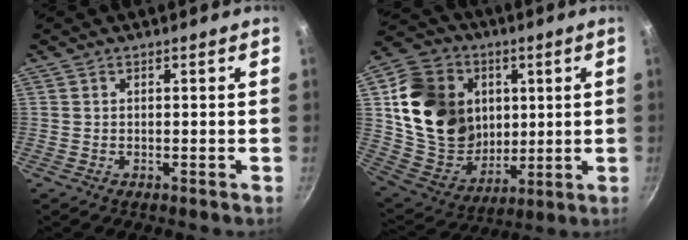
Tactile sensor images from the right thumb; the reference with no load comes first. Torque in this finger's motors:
{"motor_torque": [1.85, 2.06, 1.34, -0.15, 0.18]}